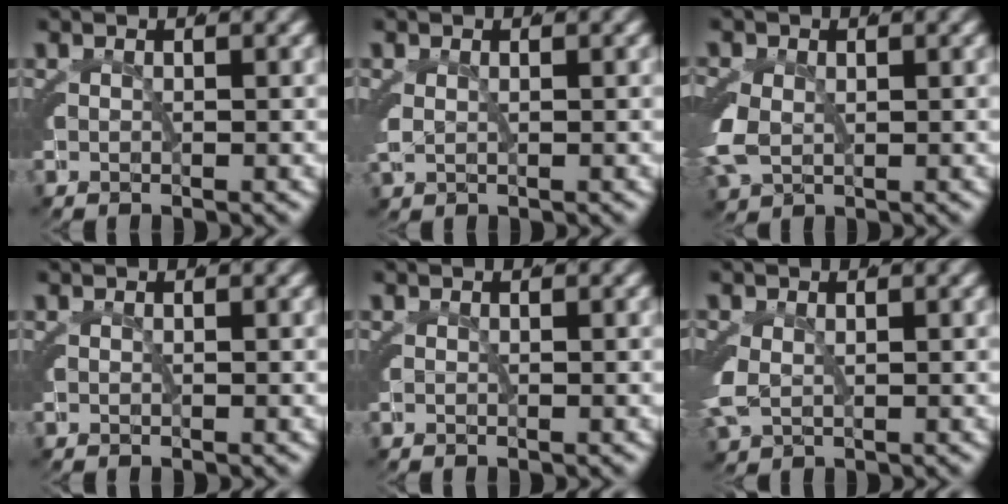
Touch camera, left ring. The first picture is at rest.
{"total": 0.9, "force": [0.3, 0.6, 0.6], "torque": [-0.026, -0.013, 0.018]}
{"total": 3.0, "force": [-0.4, 2.4, 1.7], "torque": [-0.065, -0.025, 0.011]}
{"total": 0.0}
{"total": 0.0}
{"total": 2.0, "force": [-0.2, 1.7, 1.1], "torque": [-0.050, -0.025, 0.017]}